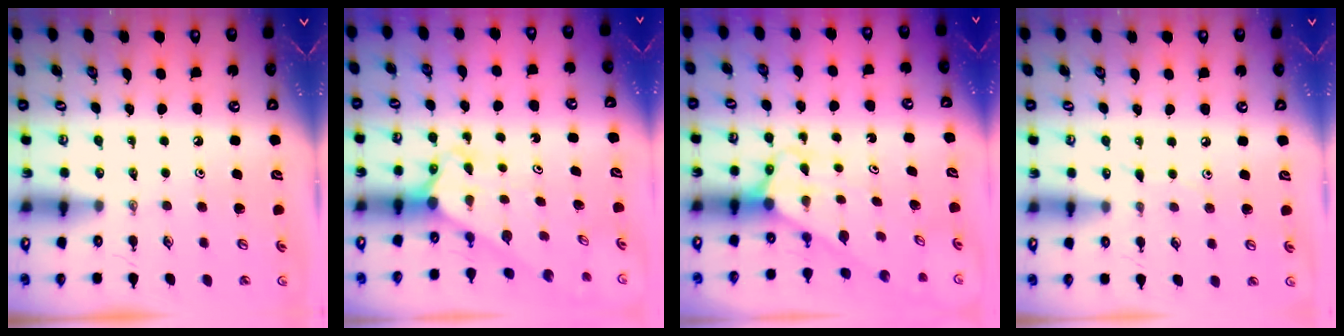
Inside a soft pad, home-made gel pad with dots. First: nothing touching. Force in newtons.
{"total": 2.3, "press": 2.3, "slide": 0.1}
{"total": 2.8, "press": 2.8, "slide": 0.2}
{"total": 3.8, "press": 3.7, "slide": 0.6}